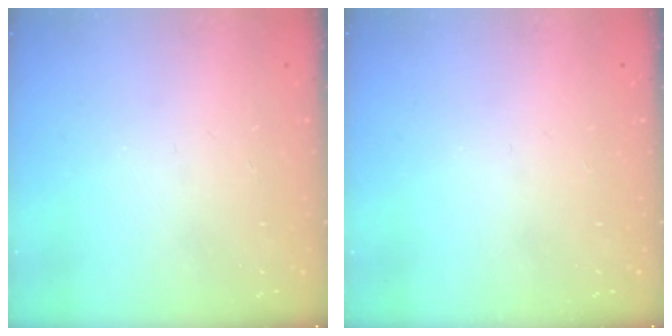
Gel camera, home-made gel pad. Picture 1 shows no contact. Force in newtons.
{"total": 0.0}